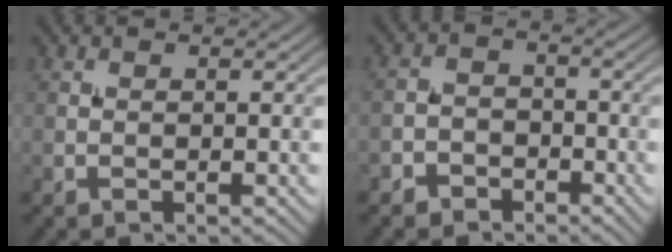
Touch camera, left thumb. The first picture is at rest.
{"total": 3.2, "force": [-2.2, 2.2, 0.7], "torque": [0.003, 0.006, -0.053]}